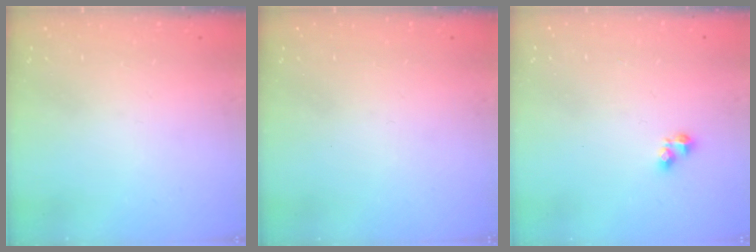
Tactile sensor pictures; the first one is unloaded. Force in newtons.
{"total": 0.0}
{"total": 3.5, "press": 3.4, "slide": 0.6}